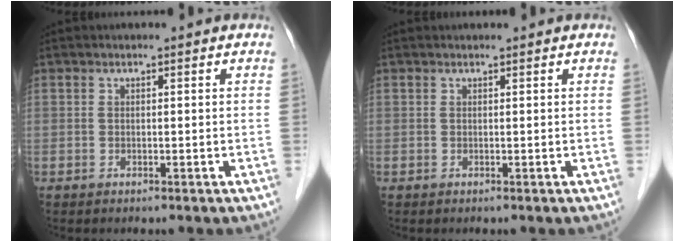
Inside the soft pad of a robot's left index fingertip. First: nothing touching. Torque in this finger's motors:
{"motor_torque": [-0.46, -0.44, 0.02, 0.01]}